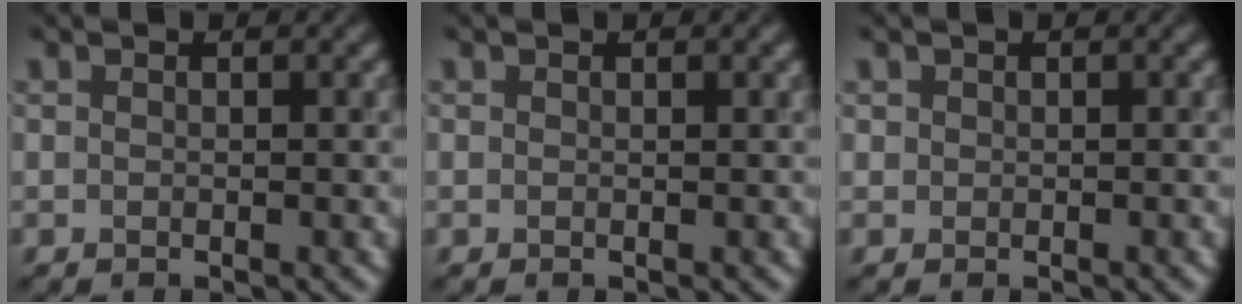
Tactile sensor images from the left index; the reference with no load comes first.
{"total": 0.0}
{"total": 0.7, "force": [0.1, 0.6, -0.3], "torque": [0.015, -0.002, 0.001]}